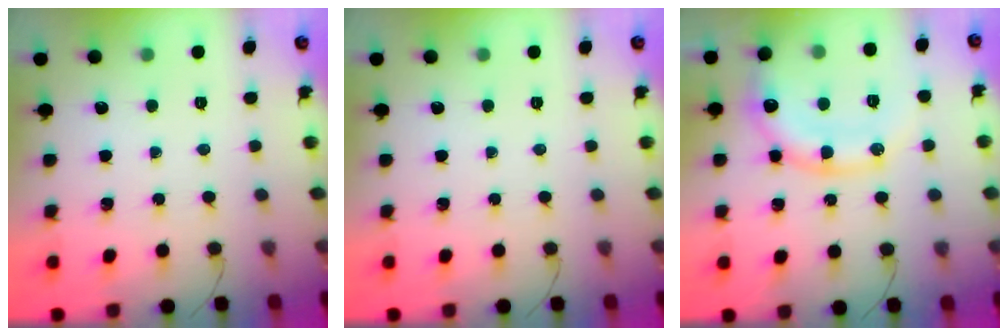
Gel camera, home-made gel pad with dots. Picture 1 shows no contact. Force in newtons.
{"total": 0.0}
{"total": 16.8, "press": 16.7, "slide": 2.2}